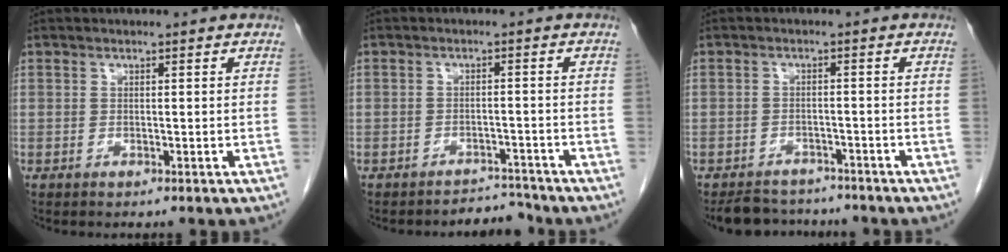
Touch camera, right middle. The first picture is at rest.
{"total": 2.8, "force": [-2.6, 0.3, -1.1], "torque": [0.021, 0.002, -0.036]}
{"total": 6.1, "force": [-5.7, 2.0, 0.8], "torque": [-0.012, -0.003, -0.085]}